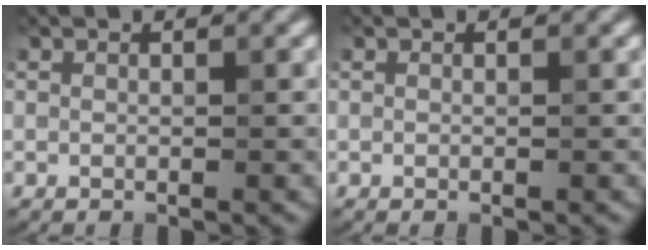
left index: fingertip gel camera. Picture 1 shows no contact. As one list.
[{"total": 0.0}]